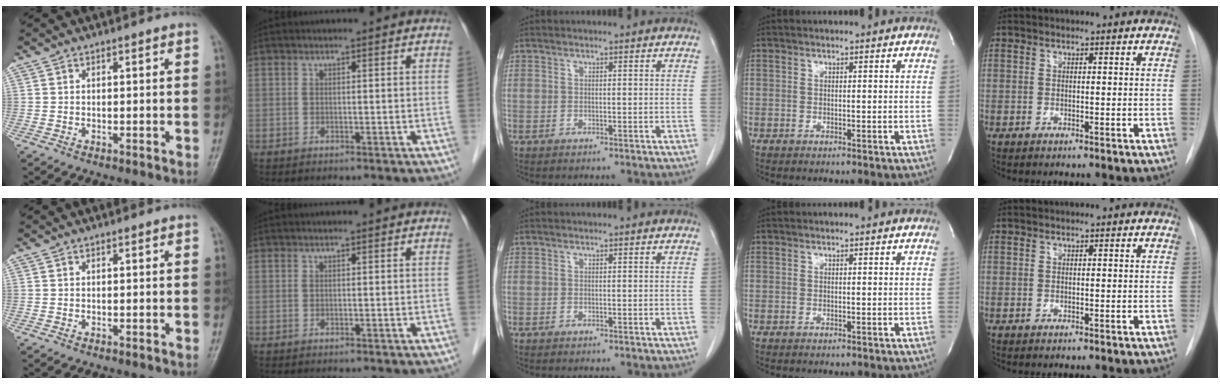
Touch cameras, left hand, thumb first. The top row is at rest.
{}